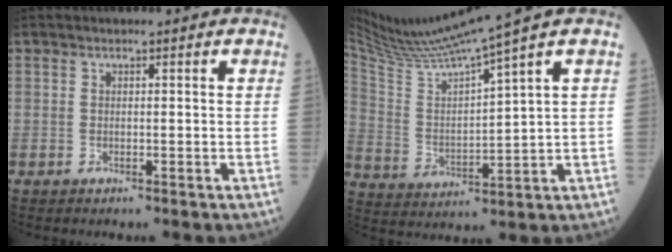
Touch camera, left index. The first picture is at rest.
{"total": 13.5, "force": [11.6, -2.6, 6.4], "torque": [-0.123, -0.008, 0.219]}